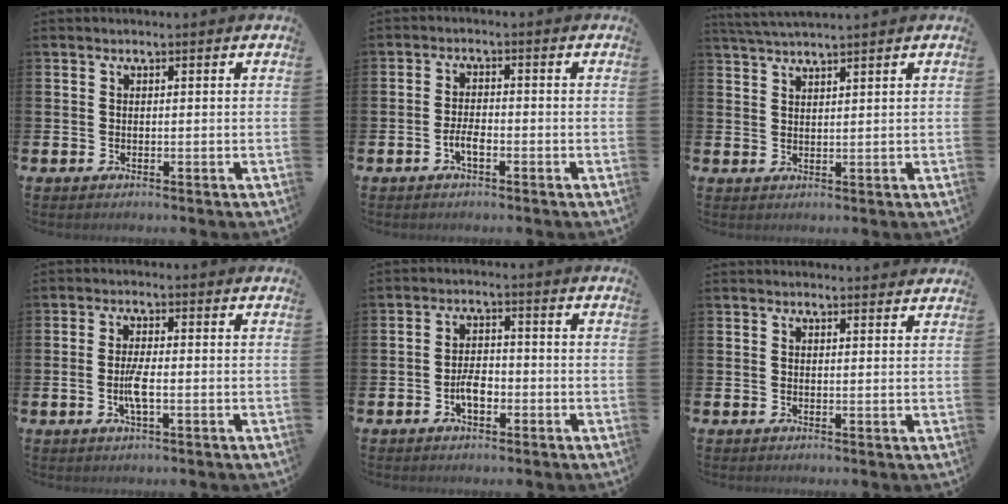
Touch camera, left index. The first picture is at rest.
{"total": 2.4, "force": [-1.0, 0.9, 2.0], "torque": [-0.041, 0.005, -0.019]}
{"total": 2.7, "force": [2.6, -0.3, 0.3], "torque": [-0.017, -0.005, 0.051]}
{"total": 3.1, "force": [-0.7, 0.8, 3.0], "torque": [-0.063, -0.002, -0.014]}
{"total": 3.4, "force": [-1.3, 1.8, 2.6], "torque": [-0.042, 0.004, -0.026]}
{"total": 1.4, "force": [1.4, 0.0, -0.1], "torque": [0.012, -0.012, 0.024]}